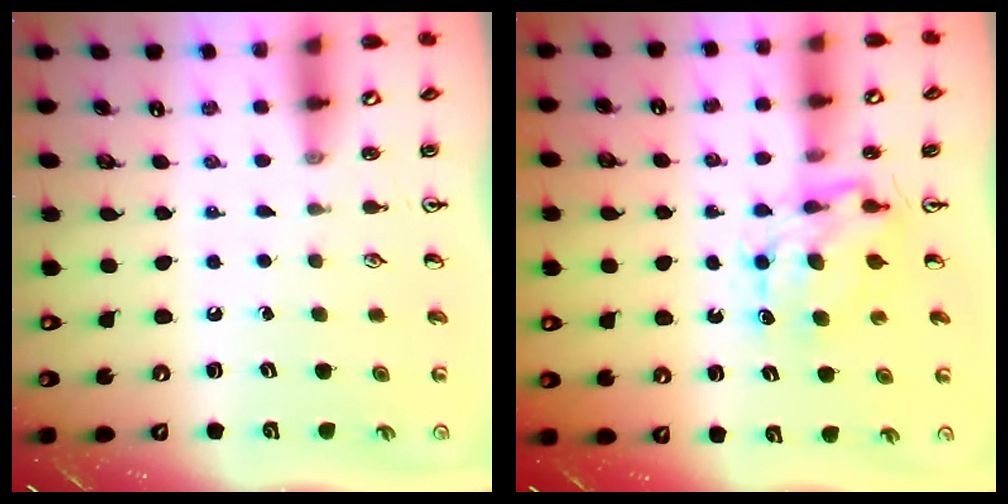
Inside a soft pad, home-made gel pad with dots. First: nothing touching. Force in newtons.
{"total": 7.8, "press": 7.8, "slide": 0.6}